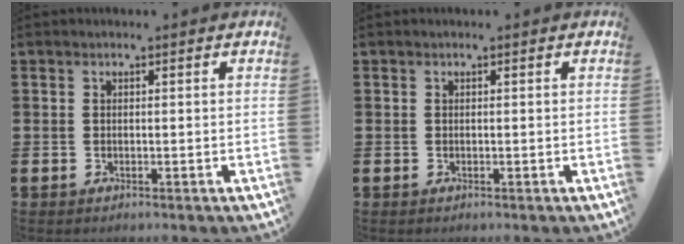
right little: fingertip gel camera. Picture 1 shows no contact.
{"total": 0.0}